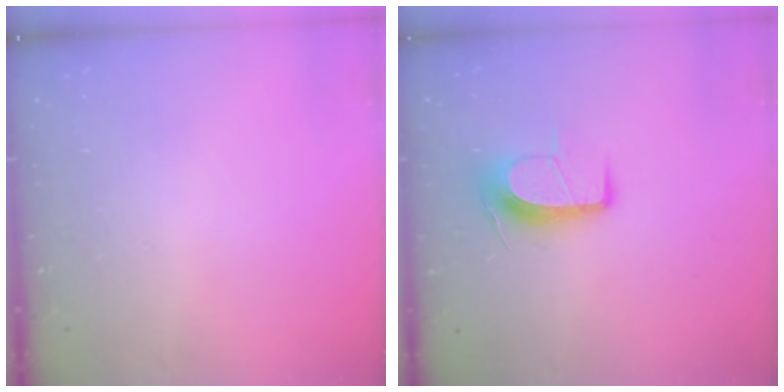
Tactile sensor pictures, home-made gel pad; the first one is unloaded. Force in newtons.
{"total": 9.9, "press": 9.9, "slide": 0.6}